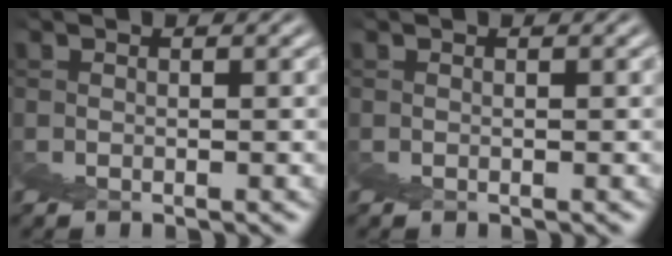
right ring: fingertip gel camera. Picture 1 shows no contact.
{"total": 0.0}